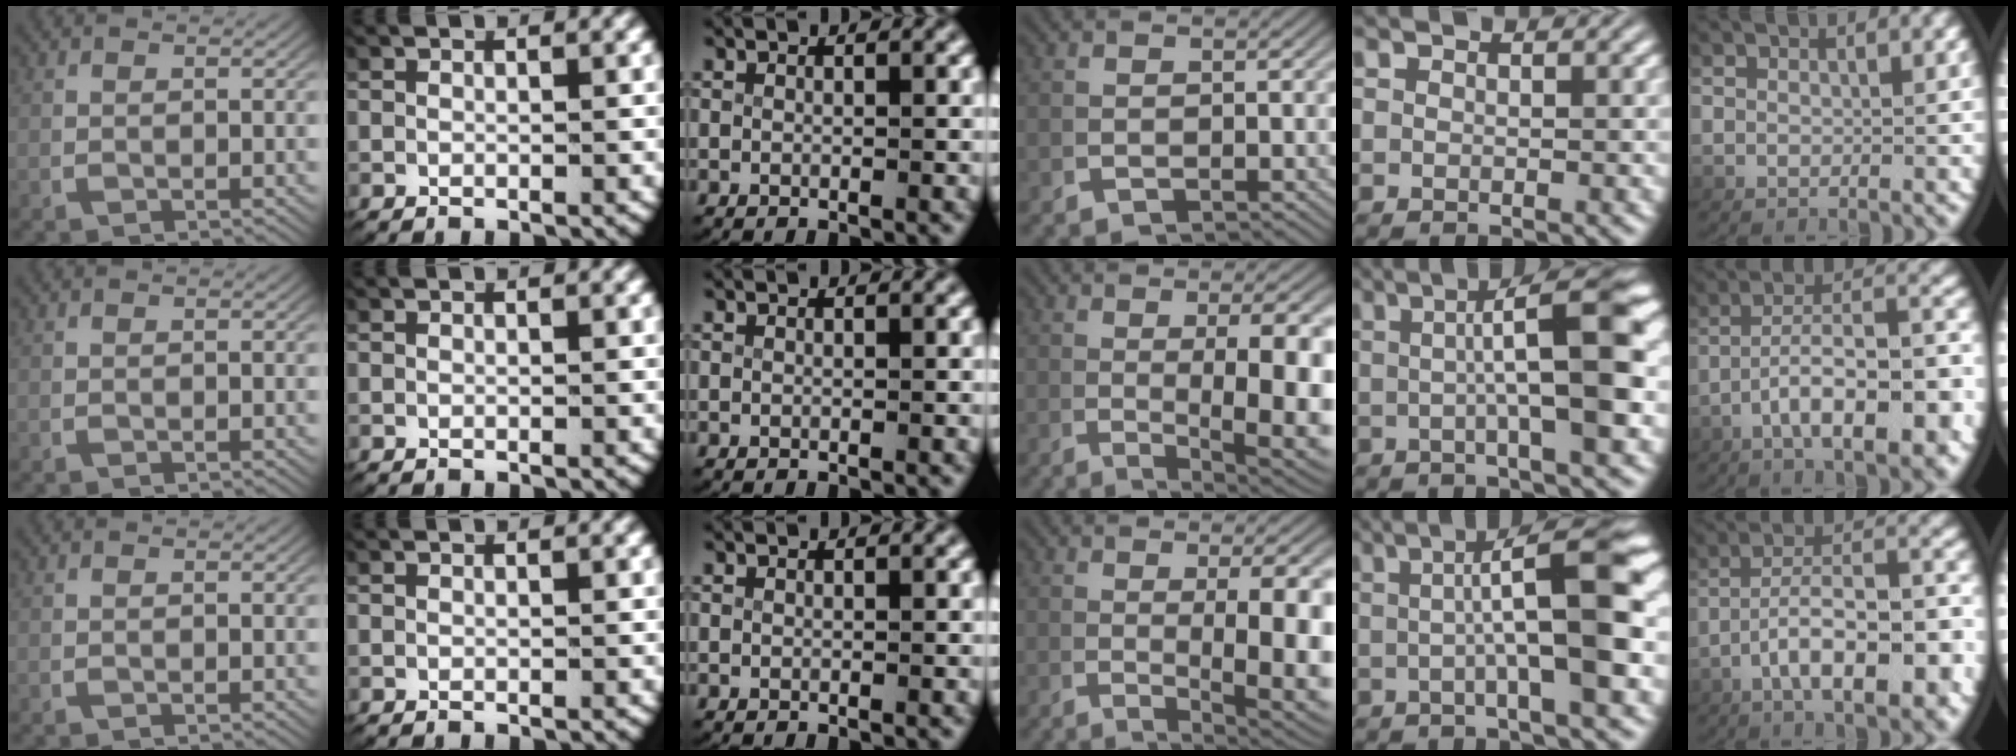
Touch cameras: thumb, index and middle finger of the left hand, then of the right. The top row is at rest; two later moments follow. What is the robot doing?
{"motion": "lift_and_place", "object": "ribbon"}